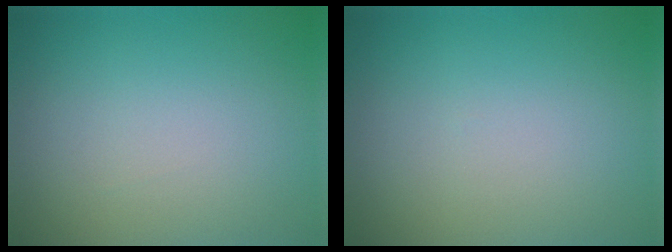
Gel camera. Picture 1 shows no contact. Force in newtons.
{"total": 0.0}